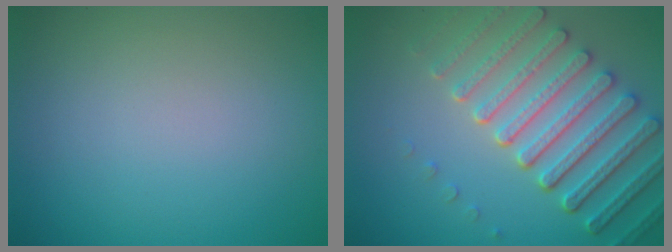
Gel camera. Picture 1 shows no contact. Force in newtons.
{"total": 6.9, "press": 5.7, "slide": 3.9}